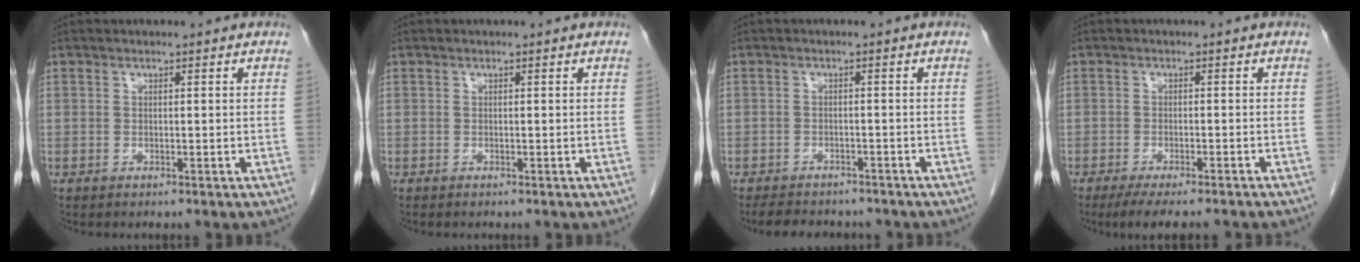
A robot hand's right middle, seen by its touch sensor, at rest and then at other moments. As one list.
[{"total": 0.0}, {"total": 7.4, "force": [-6.5, 2.7, 2.4], "torque": [-0.038, -0.002, -0.087]}, {"total": 8.1, "force": [-6.7, 0.5, 4.4], "torque": [-0.053, -0.013, -0.098]}]